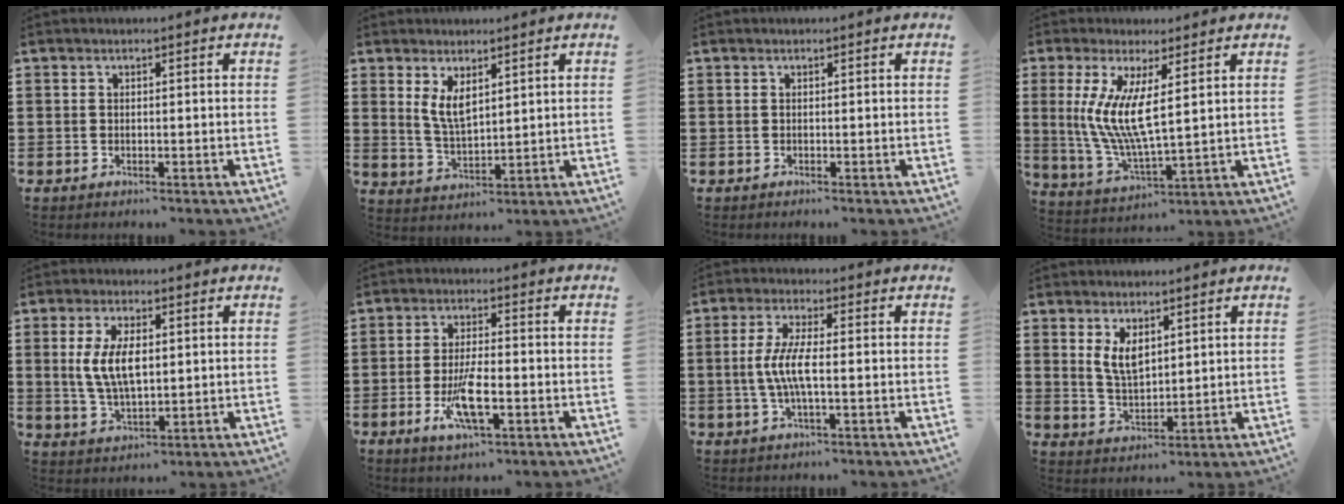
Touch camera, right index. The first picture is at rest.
{"total": 4.2, "force": [2.1, 1.5, 3.4], "torque": [-0.069, 0.001, 0.040]}
{"total": 0.0}
{"total": 8.6, "force": [2.3, 1.6, 8.2], "torque": [-0.183, -0.015, 0.038]}
{"total": 7.0, "force": [0.9, 3.0, 6.3], "torque": [-0.136, 0.005, 0.011]}
{"total": 7.1, "force": [-2.5, 1.9, 6.3], "torque": [-0.127, -0.012, -0.044]}
{"total": 5.7, "force": [-0.9, 0.9, 5.6], "torque": [-0.125, -0.008, -0.025]}
{"total": 4.3, "force": [2.1, 1.9, 3.2], "torque": [-0.068, 0.003, 0.039]}